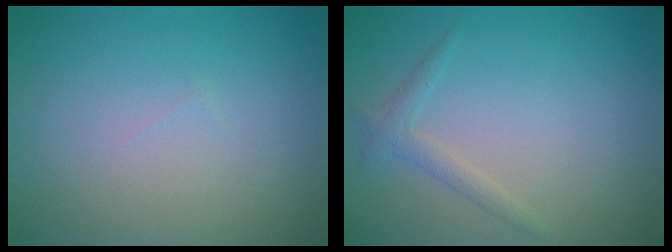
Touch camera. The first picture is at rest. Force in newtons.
{"total": 1.4, "press": 1.4, "slide": 0.1}